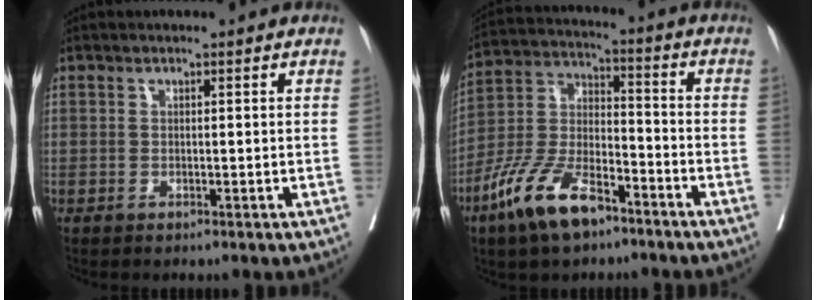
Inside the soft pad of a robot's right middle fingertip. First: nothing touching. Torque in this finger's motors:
{"motor_torque": [1.11, -1.03, 0.50, 0.17]}